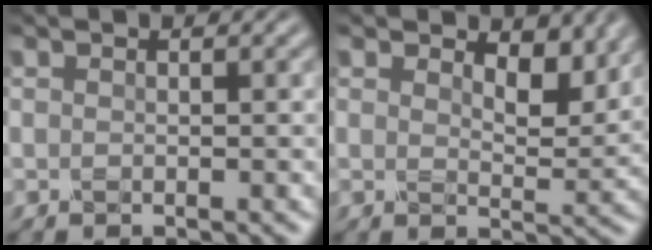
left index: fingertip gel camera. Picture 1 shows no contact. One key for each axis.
{"total": 3.9, "fx": 2.7, "fy": 1.7, "fz": 2.2, "tx": -0.037, "ty": -0.007, "tz": 0.031}